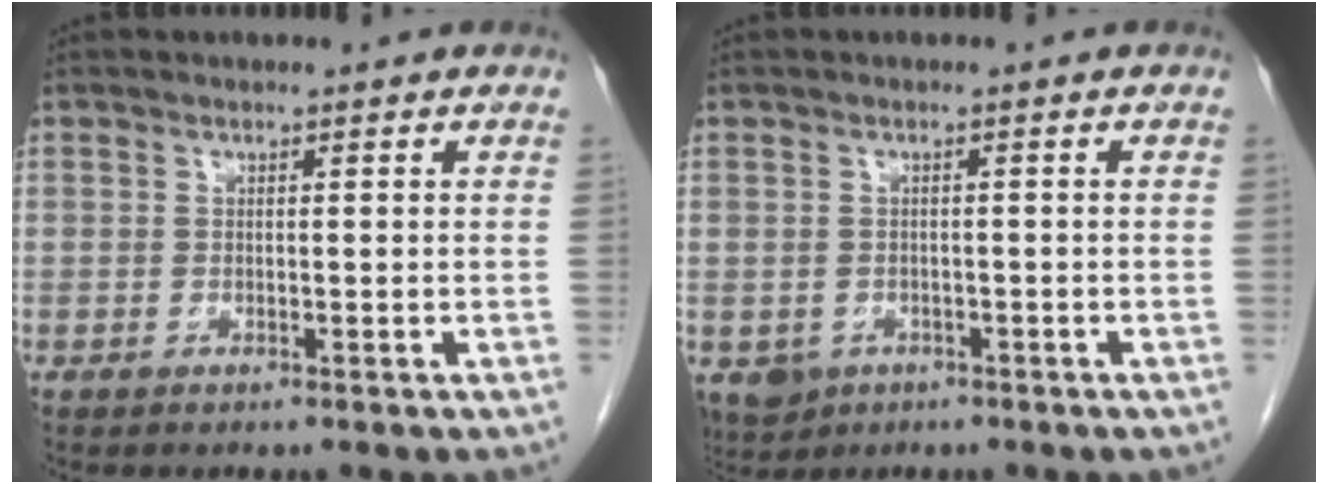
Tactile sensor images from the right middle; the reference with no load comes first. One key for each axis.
{"total": 5.2, "fx": -2.6, "fy": 4.2, "fz": 1.6, "tx": -0.030, "ty": -0.001, "tz": -0.034}